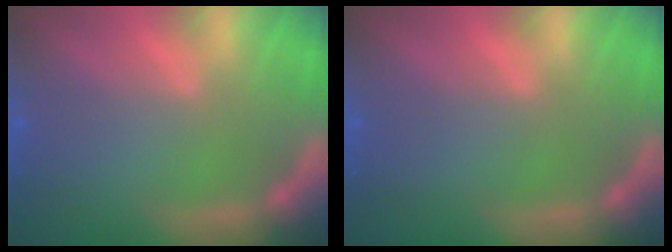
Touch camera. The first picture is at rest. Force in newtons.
{"total": 0.0}